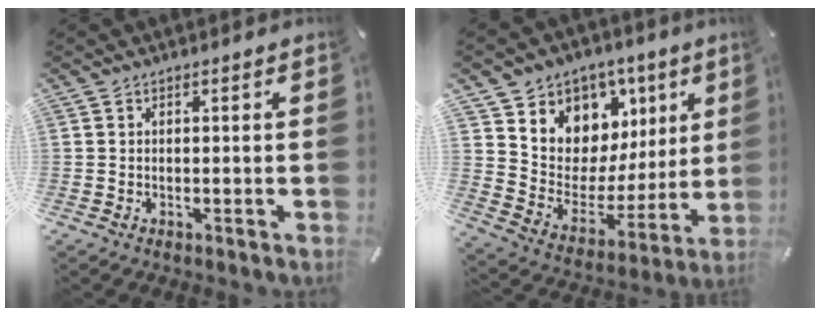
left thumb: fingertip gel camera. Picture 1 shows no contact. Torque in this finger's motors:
{"motor_torque": [1.74, 1.73, 1.41, -1.36, 0.20]}